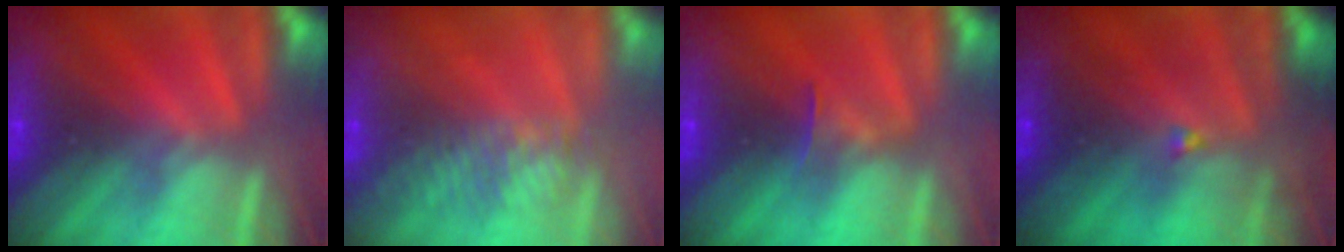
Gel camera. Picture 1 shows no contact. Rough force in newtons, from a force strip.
{"total": 8.7}
{"total": 2.4}
{"total": 7.1}